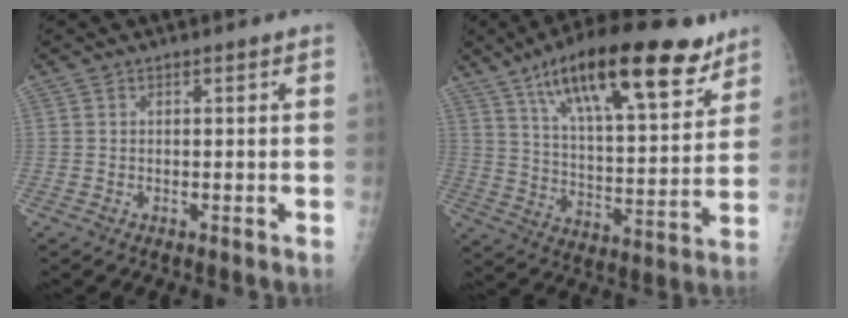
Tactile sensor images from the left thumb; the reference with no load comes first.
{"total": 24.2, "force": [14.7, 7.9, 17.5], "torque": [-0.253, -0.043, 0.241]}